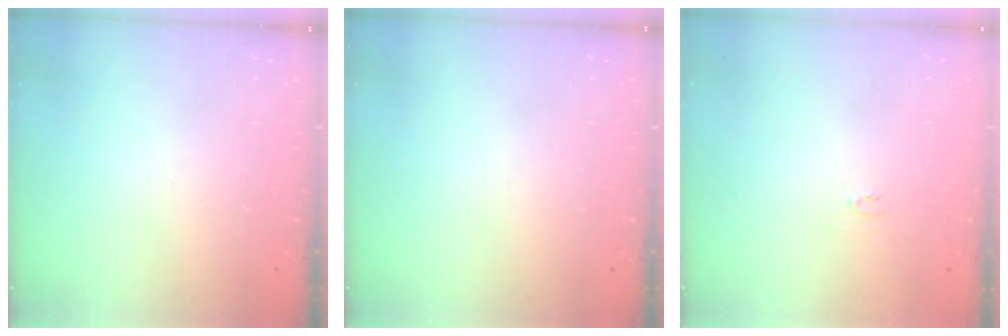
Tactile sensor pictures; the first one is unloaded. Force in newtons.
{"total": 0.0}
{"total": 2.0, "press": 2.0, "slide": 0.3}